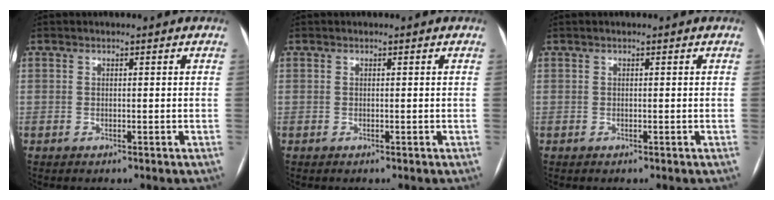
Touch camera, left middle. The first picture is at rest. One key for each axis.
{"total": 0.0}
{"total": 0.0}